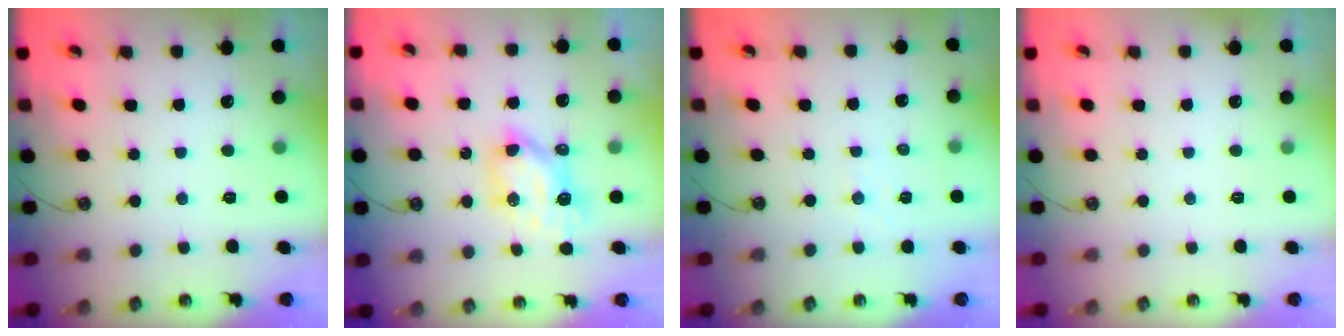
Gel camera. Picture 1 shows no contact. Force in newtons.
{"total": 6.4, "press": 6.4, "slide": 0.5}
{"total": 3.7, "press": 3.7, "slide": 0.5}
{"total": 0.0}